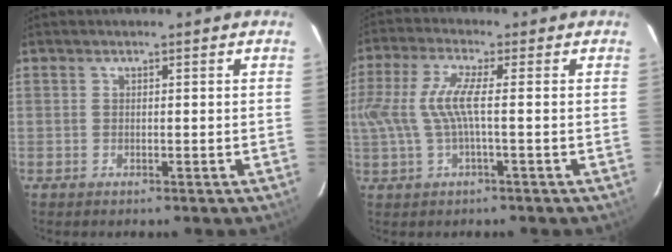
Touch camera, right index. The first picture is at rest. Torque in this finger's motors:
{"motor_torque": [0.38, -0.07, 0.63, 0.15]}